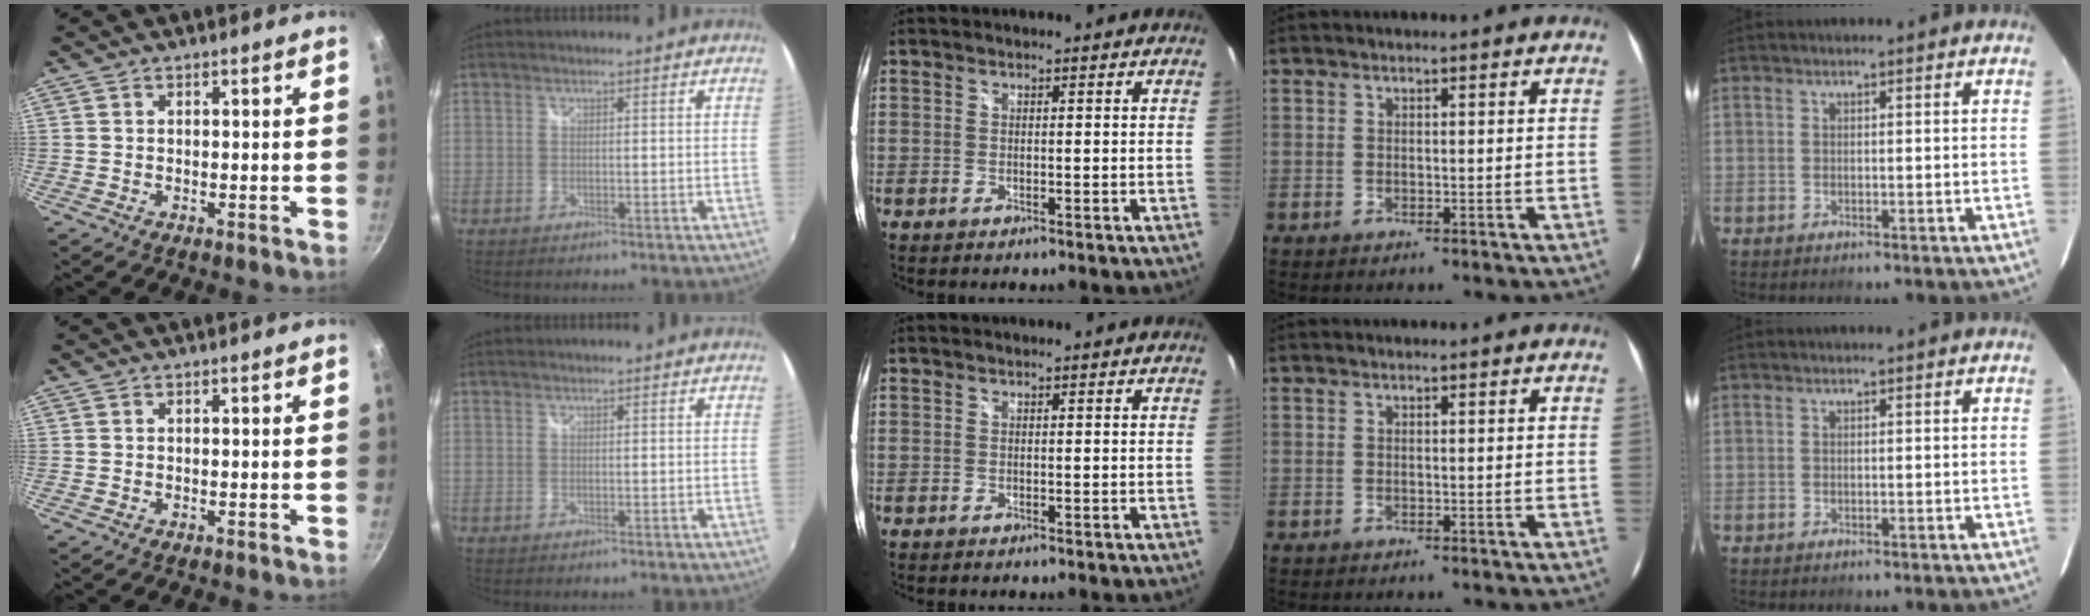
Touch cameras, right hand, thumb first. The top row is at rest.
{}